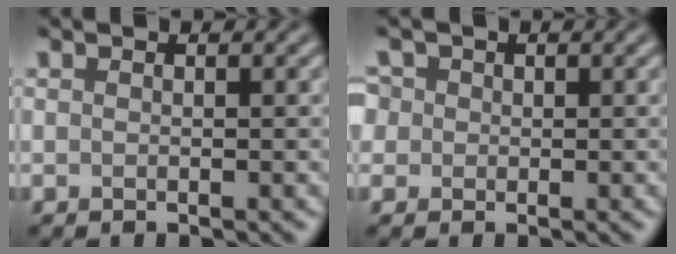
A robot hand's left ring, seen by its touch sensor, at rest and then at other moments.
{"total": 3.8, "force": [1.5, 3.1, 1.6], "torque": [-0.034, 0.022, 0.006]}